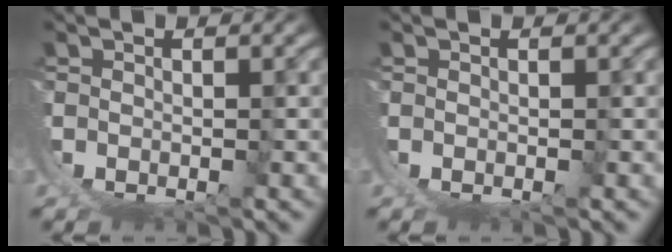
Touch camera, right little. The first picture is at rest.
{"total": 0.0}